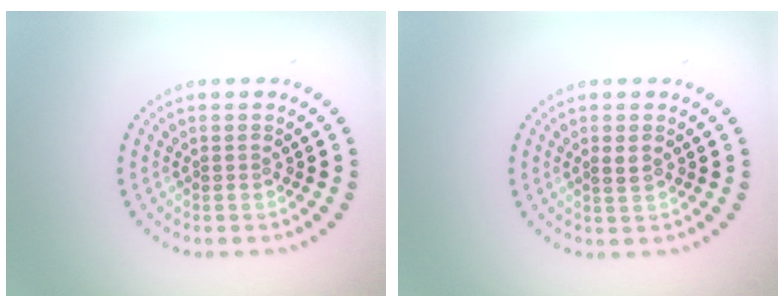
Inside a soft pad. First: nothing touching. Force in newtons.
{"total": 1.0, "press": 1.0, "slide": 0.3}